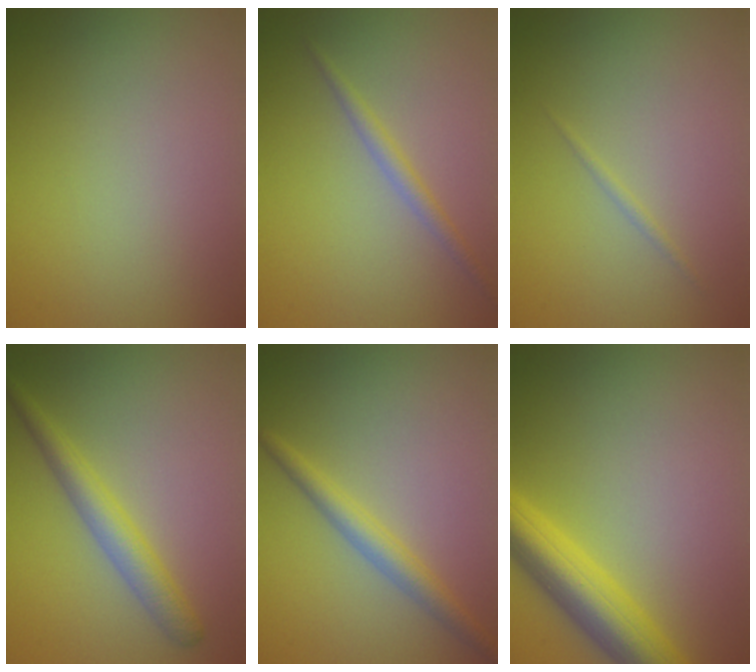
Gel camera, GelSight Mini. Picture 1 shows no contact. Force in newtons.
{"total": 1.5, "press": 1.5, "slide": 0.1}
{"total": 0.5, "press": 0.5, "slide": 0.1}
{"total": 3.1, "press": 3.1, "slide": 0.1}
{"total": 2.5, "press": 2.5, "slide": 0.1}
{"total": 6.0, "press": 6.0, "slide": 0.3}